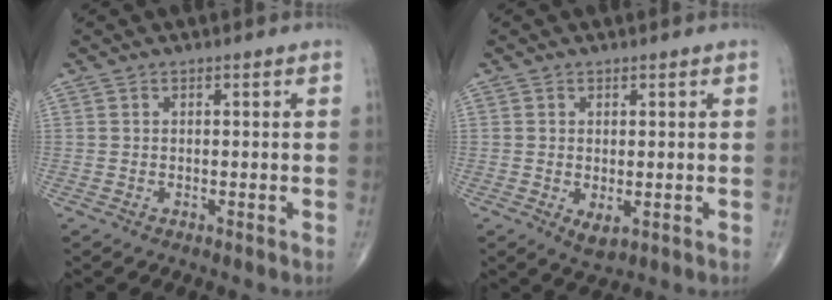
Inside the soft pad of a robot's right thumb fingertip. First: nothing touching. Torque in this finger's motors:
{"motor_torque": [-0.22, 0.28, 0.18, 0.36, 0.01]}